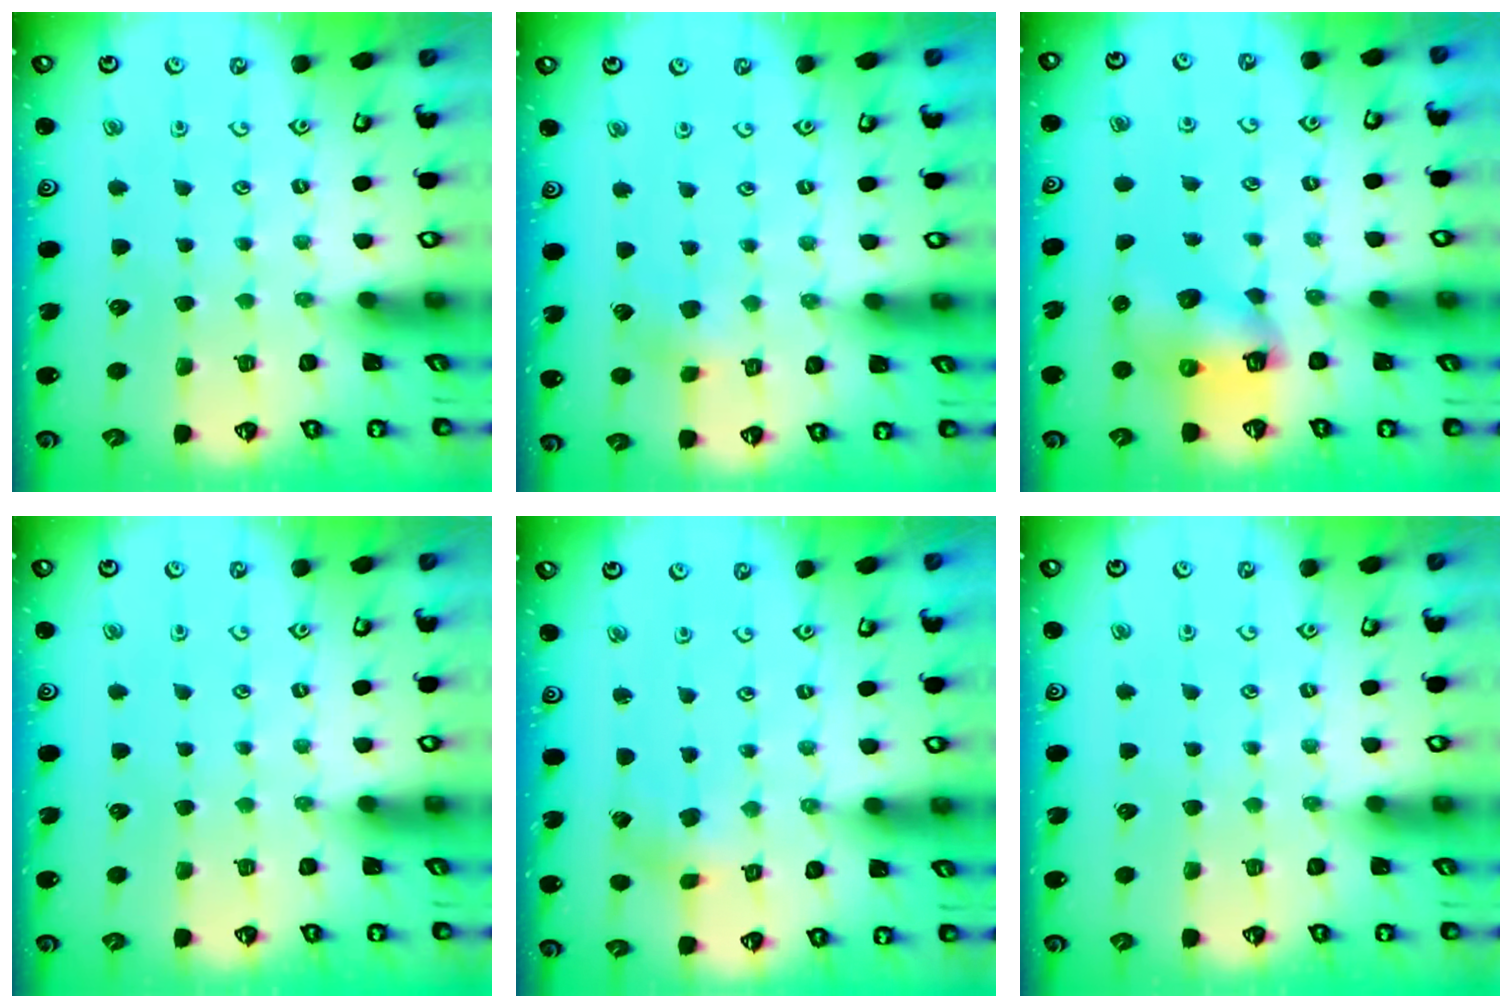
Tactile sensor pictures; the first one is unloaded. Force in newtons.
{"total": 3.7, "press": 3.7, "slide": 0.5}
{"total": 8.1, "press": 8.1, "slide": 0.9}
{"total": 0.0}
{"total": 1.4, "press": 1.4, "slide": 0.2}
{"total": 0.0}